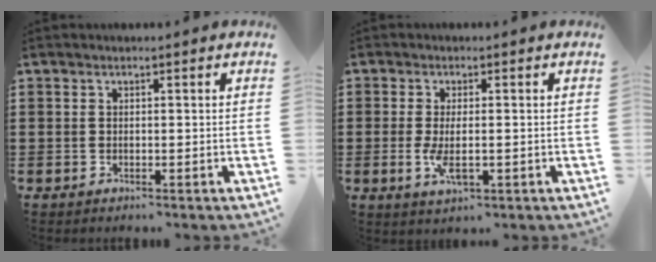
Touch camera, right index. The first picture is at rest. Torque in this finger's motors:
{"motor_torque": [1.37, 0.21, 0.39, 0.12]}